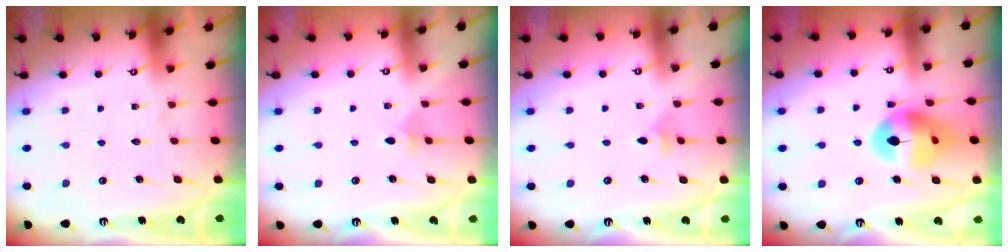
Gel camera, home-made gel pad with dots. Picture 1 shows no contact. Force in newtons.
{"total": 4.0, "press": 4.0, "slide": 0.6}
{"total": 2.9, "press": 2.8, "slide": 0.9}
{"total": 14.0, "press": 13.9, "slide": 1.8}